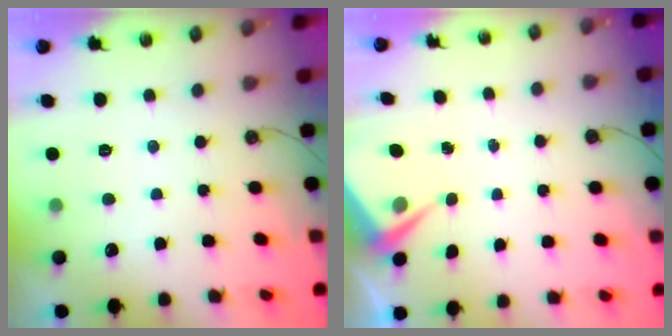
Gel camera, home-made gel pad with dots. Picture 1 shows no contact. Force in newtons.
{"total": 5.2, "press": 5.2, "slide": 0.6}